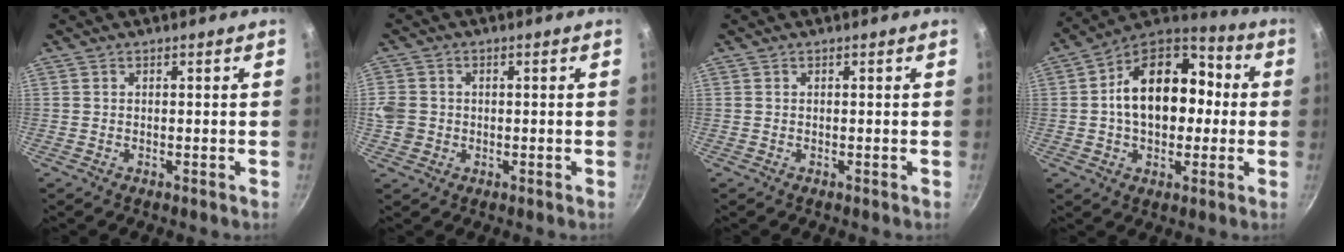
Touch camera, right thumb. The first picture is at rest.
{"total": 5.0, "force": [-0.4, 4.4, 2.3], "torque": [-0.040, 0.010, -0.004]}
{"total": 0.0}
{"total": 18.6, "force": [1.0, 12.1, 14.0], "torque": [-0.180, 0.036, 0.007]}